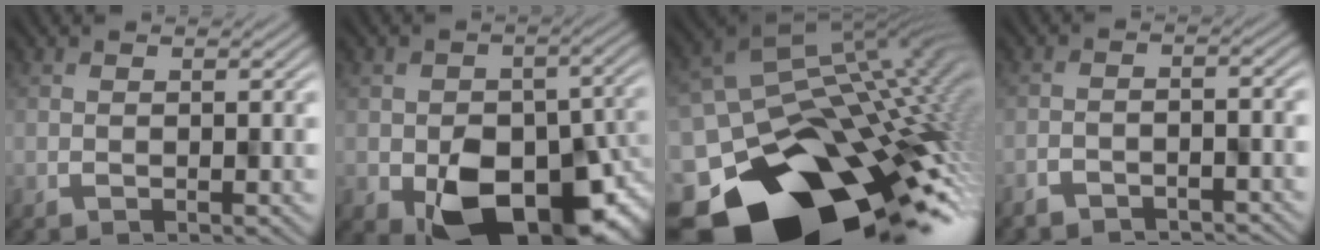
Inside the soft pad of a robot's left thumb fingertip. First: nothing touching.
{"total": 13.3, "force": [-5.0, 8.6, 8.7], "torque": [-0.128, -0.043, -0.068]}
{"total": 18.3, "force": [-7.6, 12.2, 11.3], "torque": [-0.204, -0.036, -0.096]}
{"total": 3.4, "force": [-3.3, 0.8, 0.7], "torque": [-0.019, -0.009, -0.050]}